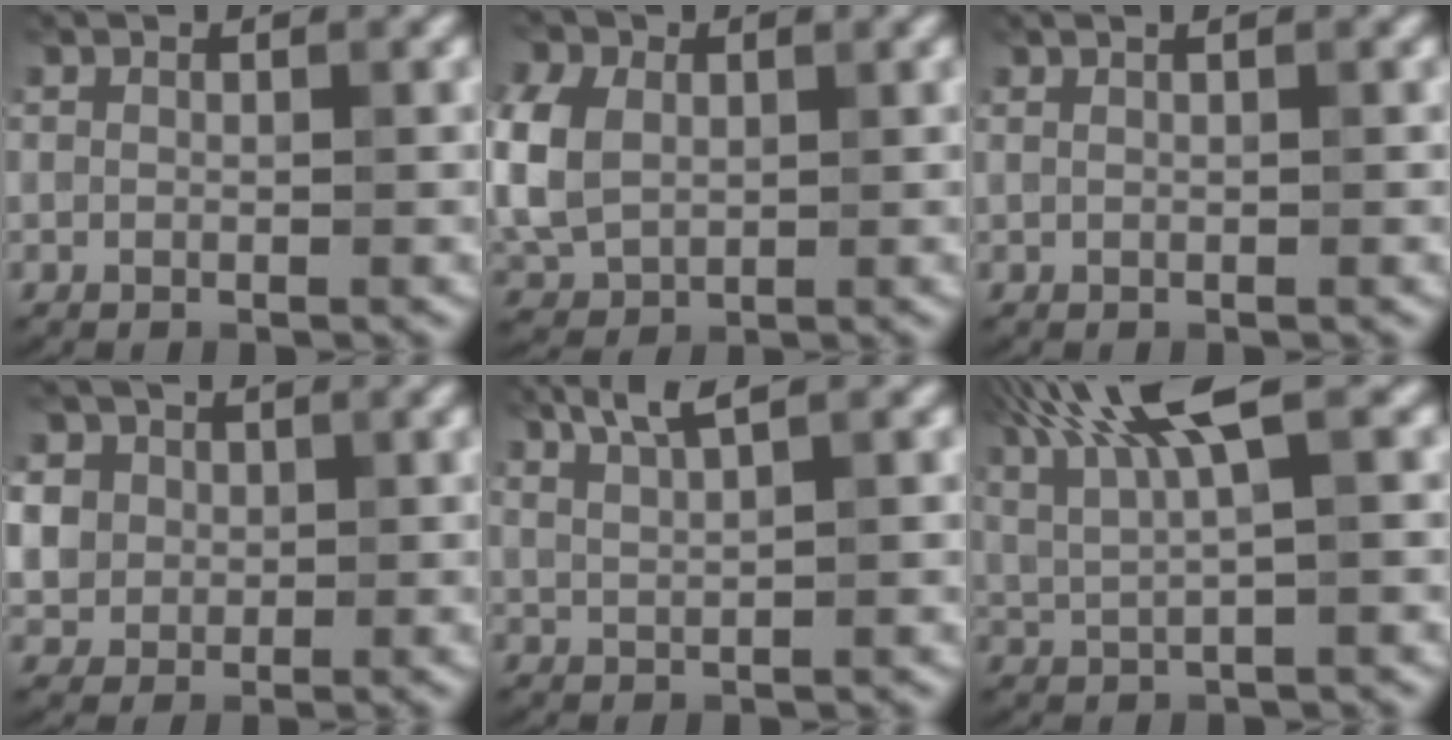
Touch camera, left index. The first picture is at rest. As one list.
[{"total": 10.0, "force": [1.6, 7.8, 6.0], "torque": [-0.150, 0.032, 0.008]}, {"total": 1.3, "force": [0.7, 0.5, 0.9], "torque": [-0.008, -0.005, 0.003]}, {"total": 7.9, "force": [2.6, 6.7, 3.3], "torque": [-0.077, 0.025, 0.025]}, {"total": 3.3, "force": [2.3, 0.5, 2.3], "torque": [-0.038, 0.008, 0.047]}, {"total": 8.6, "force": [4.3, 2.1, 7.2], "torque": [-0.129, 0.018, 0.076]}]